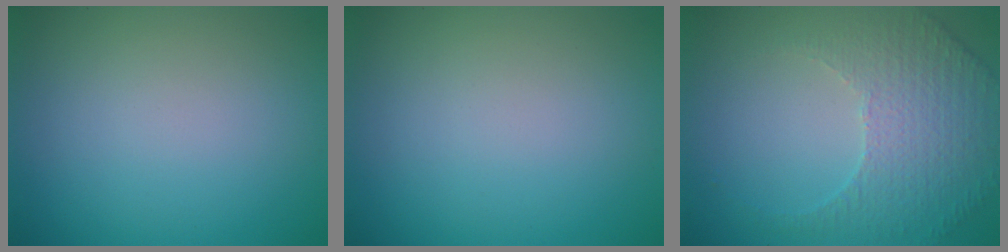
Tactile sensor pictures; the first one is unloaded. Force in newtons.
{"total": 0.0}
{"total": 5.2, "press": 3.6, "slide": 3.8}